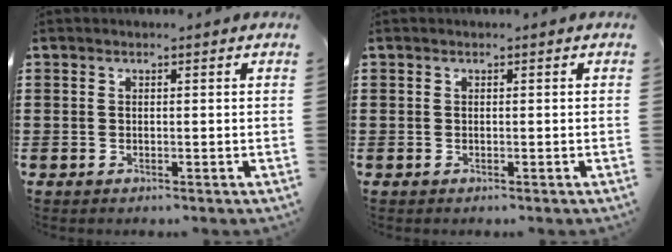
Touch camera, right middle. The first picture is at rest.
{"total": 0.0}